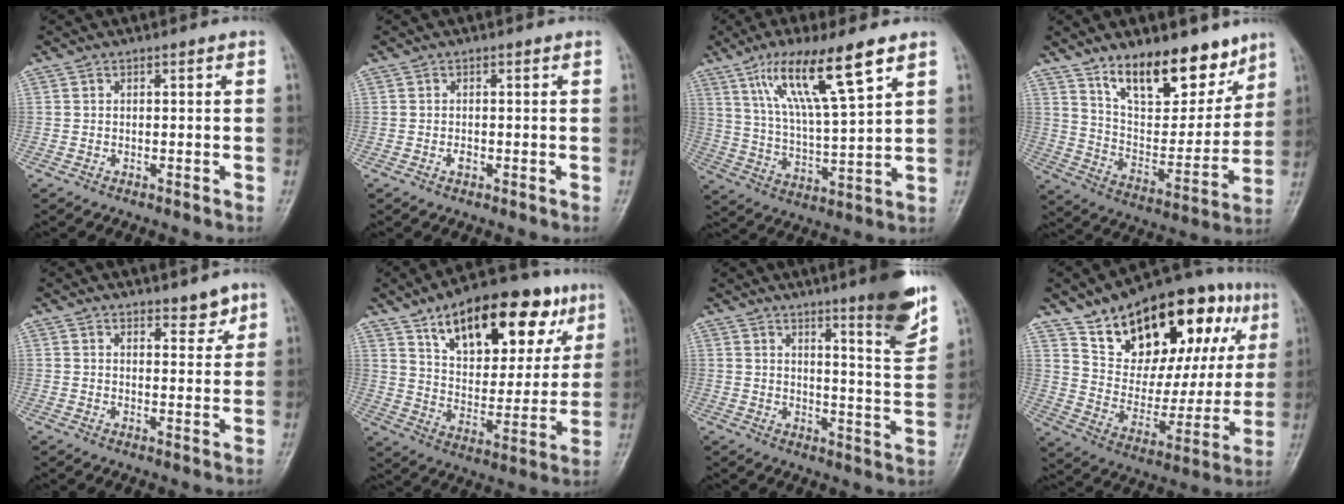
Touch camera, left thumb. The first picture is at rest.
{"total": 1.0, "force": [-0.4, 0.7, 0.6], "torque": [-0.008, 0.001, -0.006]}
{"total": 15.4, "force": [8.7, 2.6, 12.5], "torque": [-0.225, -0.030, 0.168]}
{"total": 17.5, "force": [12.3, 7.7, 9.9], "torque": [-0.098, -0.086, 0.212]}
{"total": 3.7, "force": [2.9, 1.6, 1.6], "torque": [0.000, -0.021, 0.042]}
{"total": 24.4, "force": [12.9, 11.7, 17.1], "torque": [-0.210, -0.021, 0.205]}
{"total": 11.5, "force": [7.6, 1.1, 8.6], "torque": [-0.097, -0.056, 0.108]}
{"total": 27.1, "force": [13.6, 13.7, 19.0], "torque": [-0.236, -0.014, 0.221]}